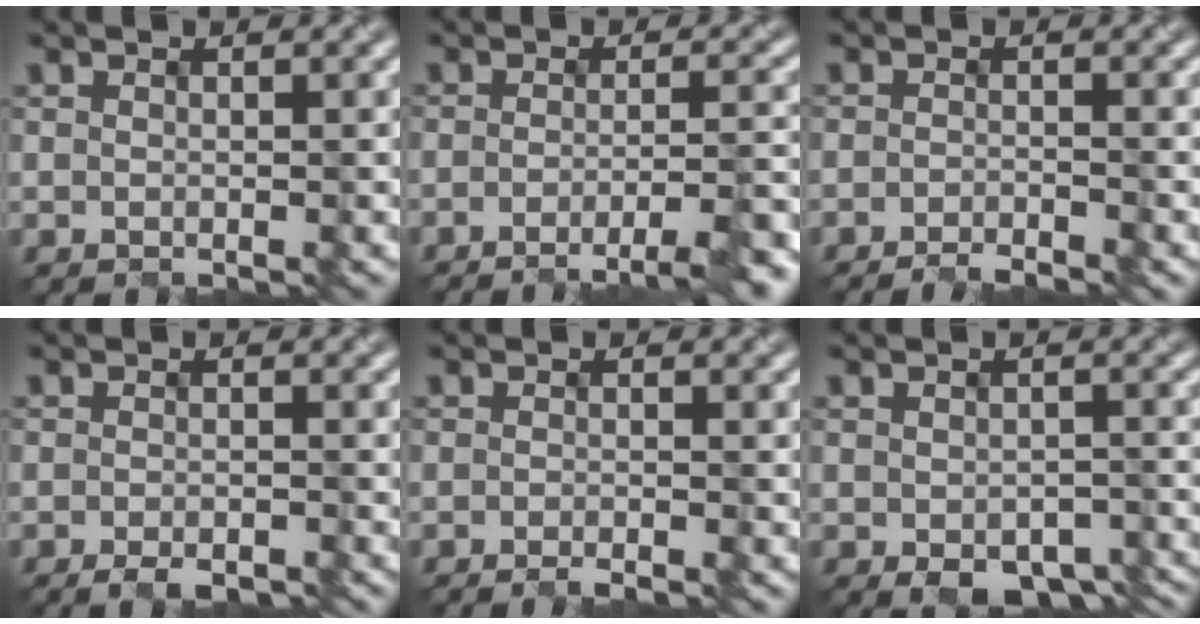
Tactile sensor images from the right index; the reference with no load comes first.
{"total": 5.5, "force": [-3.4, 1.1, 4.2], "torque": [-0.045, 0.001, -0.053]}
{"total": 2.1, "force": [-1.8, 0.2, 0.9], "torque": [-0.006, -0.003, -0.039]}
{"total": 1.7, "force": [-1.4, 0.2, 0.8], "torque": [-0.011, -0.002, -0.024]}
{"total": 1.2, "force": [-0.9, 0.2, 0.8], "torque": [-0.007, -0.002, -0.019]}
{"total": 4.5, "force": [-2.9, 2.3, 2.5], "torque": [-0.027, -0.014, -0.034]}